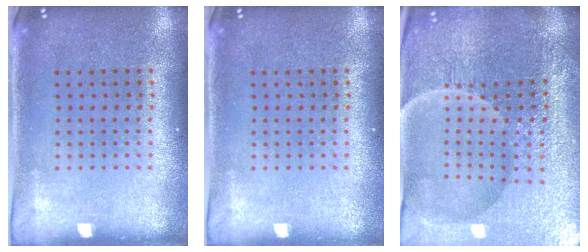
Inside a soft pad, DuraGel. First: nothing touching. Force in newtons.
{"total": 0.0}
{"total": 5.2, "press": 5.0, "slide": 1.5}